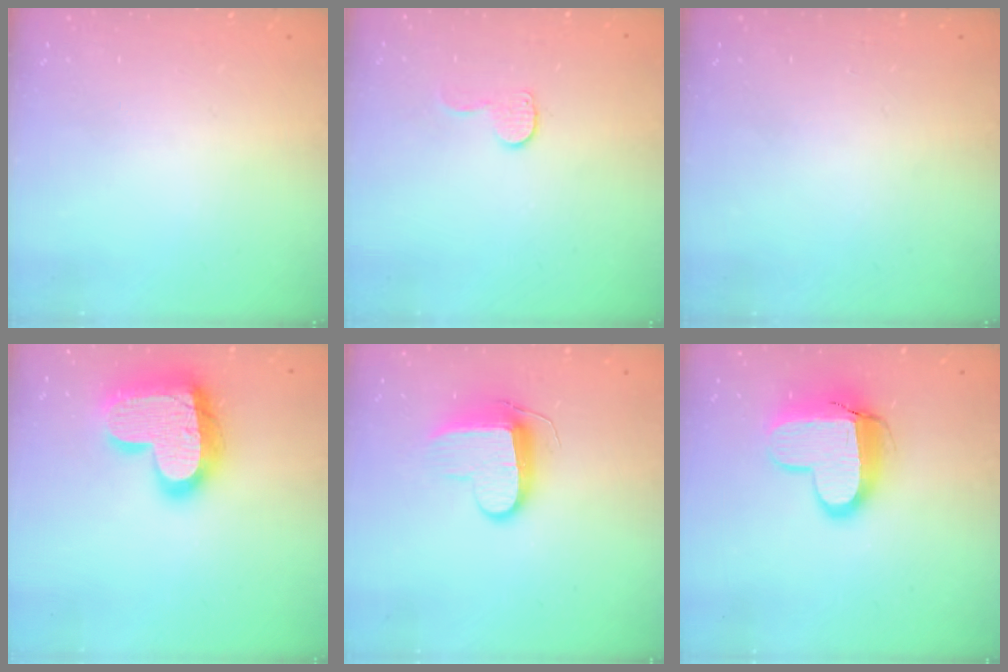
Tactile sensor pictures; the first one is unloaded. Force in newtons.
{"total": 6.0, "press": 5.9, "slide": 0.5}
{"total": 0.0}
{"total": 22.4, "press": 22.4, "slide": 1.4}
{"total": 9.6, "press": 9.6, "slide": 0.6}
{"total": 12.3, "press": 12.2, "slide": 1.3}